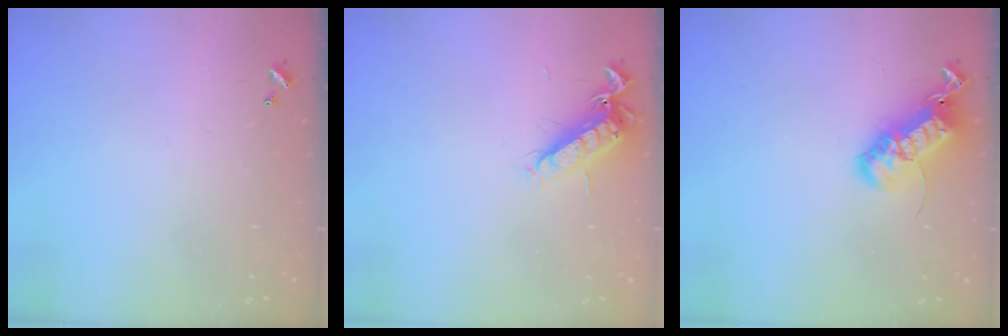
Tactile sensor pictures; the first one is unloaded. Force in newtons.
{"total": 13.0, "press": 12.9, "slide": 1.2}
{"total": 21.0, "press": 21.0, "slide": 0.4}